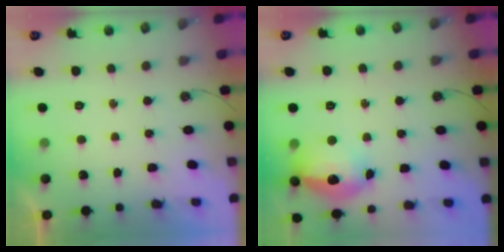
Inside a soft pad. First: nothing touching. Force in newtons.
{"total": 16.2, "press": 16.2, "slide": 1.4}